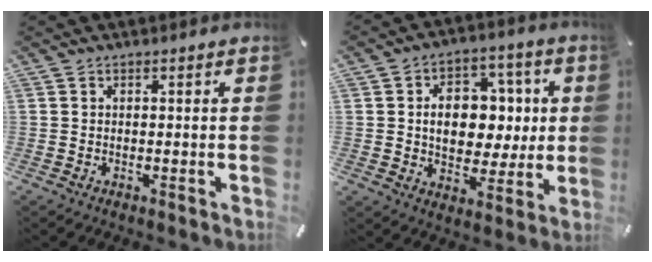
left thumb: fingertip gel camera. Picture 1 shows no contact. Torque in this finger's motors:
{"motor_torque": [2.12, 2.04, 1.51, -0.17, 0.14]}